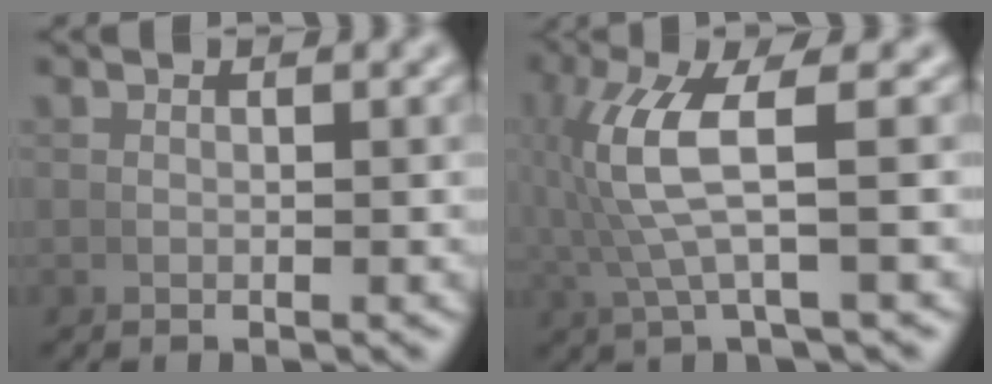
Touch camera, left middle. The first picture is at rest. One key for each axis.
{"total": 6.5, "fx": 0.7, "fy": 1.9, "fz": 6.1, "tx": -0.133, "ty": 0.010, "tz": 0.014}